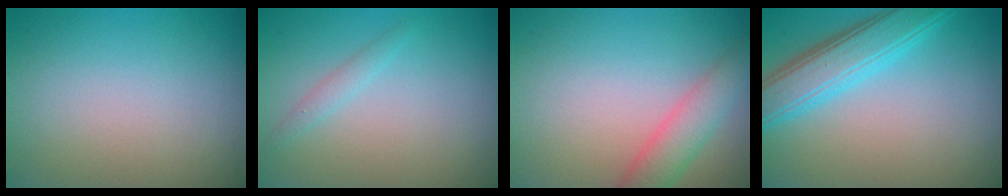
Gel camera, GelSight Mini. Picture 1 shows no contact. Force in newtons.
{"total": 1.1, "press": 1.1, "slide": 0.0}
{"total": 3.3, "press": 3.3, "slide": 0.2}
{"total": 5.3, "press": 5.3, "slide": 0.3}